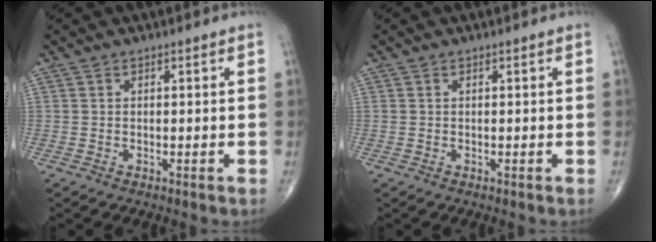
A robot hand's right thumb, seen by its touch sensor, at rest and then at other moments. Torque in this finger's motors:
{"motor_torque": [0.04, -0.02, 0.01, 0.14, -0.05]}